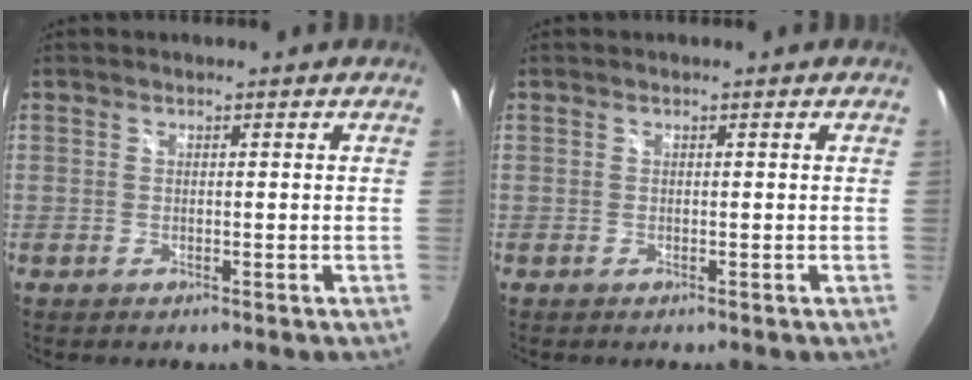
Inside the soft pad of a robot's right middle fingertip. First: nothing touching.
{"total": 0.0}